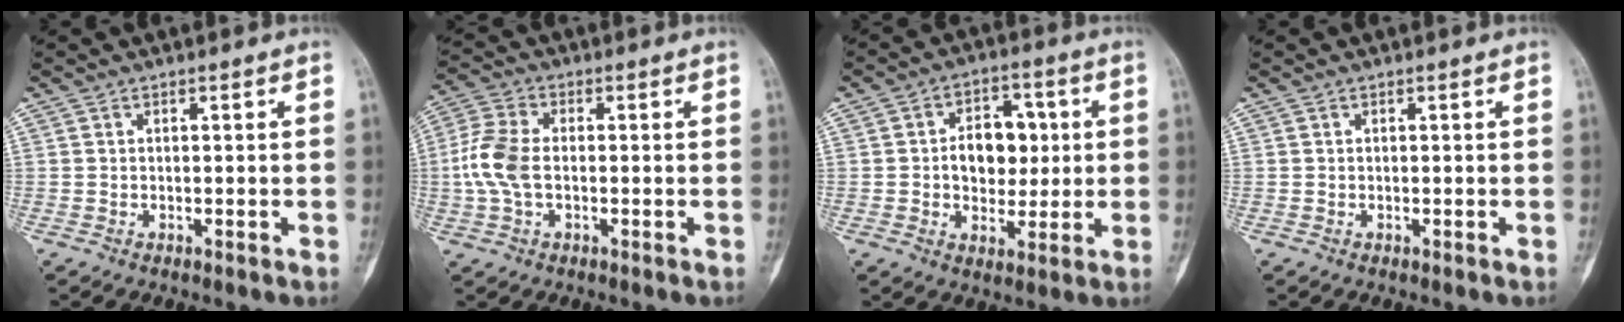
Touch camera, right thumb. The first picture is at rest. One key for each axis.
{"total": 8.3, "fx": -0.7, "fy": 5.0, "fz": 6.6, "tx": -0.159, "ty": 0.018, "tz": -0.020}
{"total": 10.2, "fx": 0.9, "fy": 7.3, "fz": 7.1, "tx": -0.056, "ty": 0.011, "tz": 0.014}
{"total": 0.0}